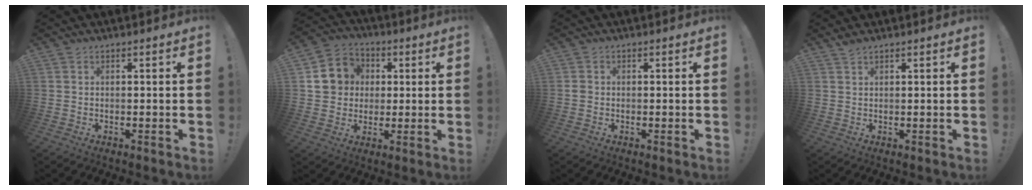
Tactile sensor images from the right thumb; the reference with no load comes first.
{"total": 11.5, "force": [1.6, 10.7, 4.1], "torque": [-0.046, 0.010, 0.040]}
{"total": 1.3, "force": [-0.2, 1.2, 0.4], "torque": [-0.008, 0.006, -0.004]}
{"total": 1.5, "force": [1.3, 0.3, 0.7], "torque": [-0.016, 0.001, 0.025]}